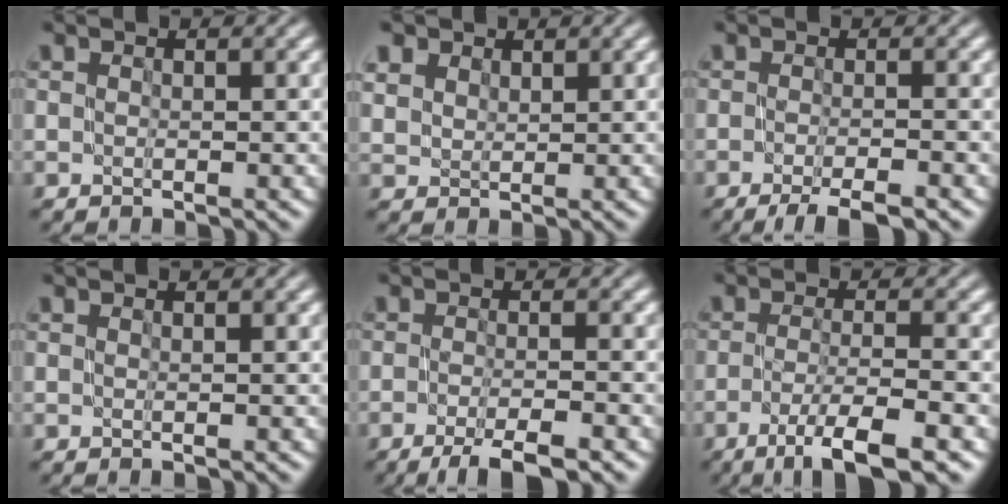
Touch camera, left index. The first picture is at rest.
{"total": 2.5, "force": [1.9, 1.5, 0.4], "torque": [-0.020, 0.003, 0.041]}
{"total": 4.3, "force": [-3.0, 0.8, 3.1], "torque": [-0.044, -0.003, -0.054]}
{"total": 0.5, "force": [0.0, 0.2, 0.5], "torque": [-0.006, -0.006, -0.005]}
{"total": 4.7, "force": [-3.1, 0.8, 3.4], "torque": [-0.052, -0.002, -0.057]}
{"total": 6.1, "force": [-3.5, 1.1, 4.9], "torque": [-0.079, 0.002, -0.063]}